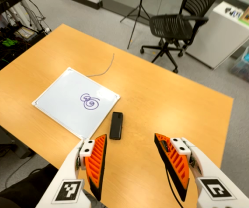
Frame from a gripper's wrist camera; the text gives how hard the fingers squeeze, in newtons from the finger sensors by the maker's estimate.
{"total": 0.0}